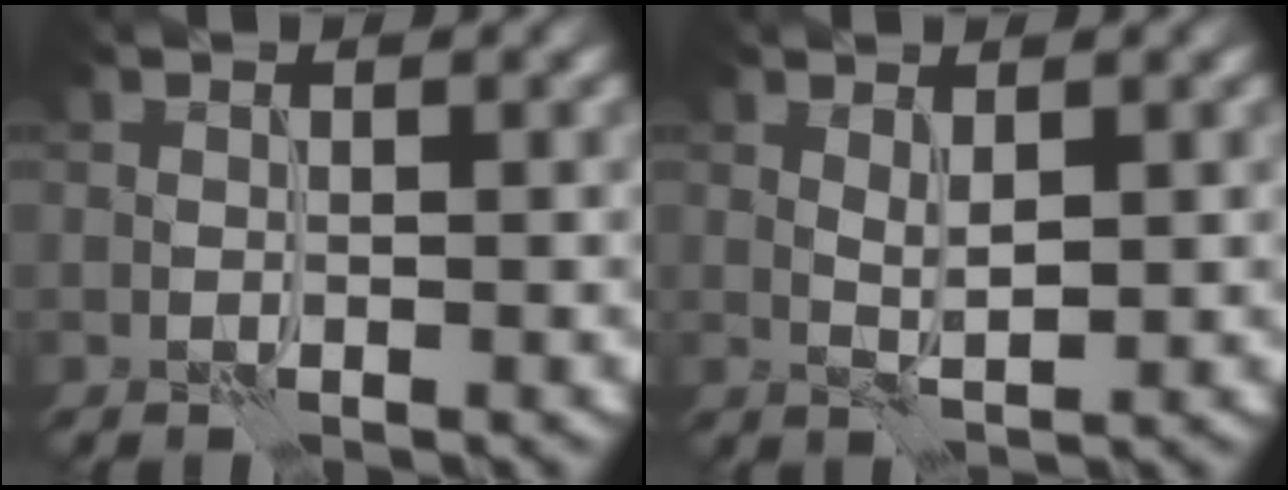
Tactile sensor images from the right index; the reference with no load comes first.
{"total": 1.4, "force": [0.5, 0.2, 1.3], "torque": [-0.026, -0.004, 0.013]}